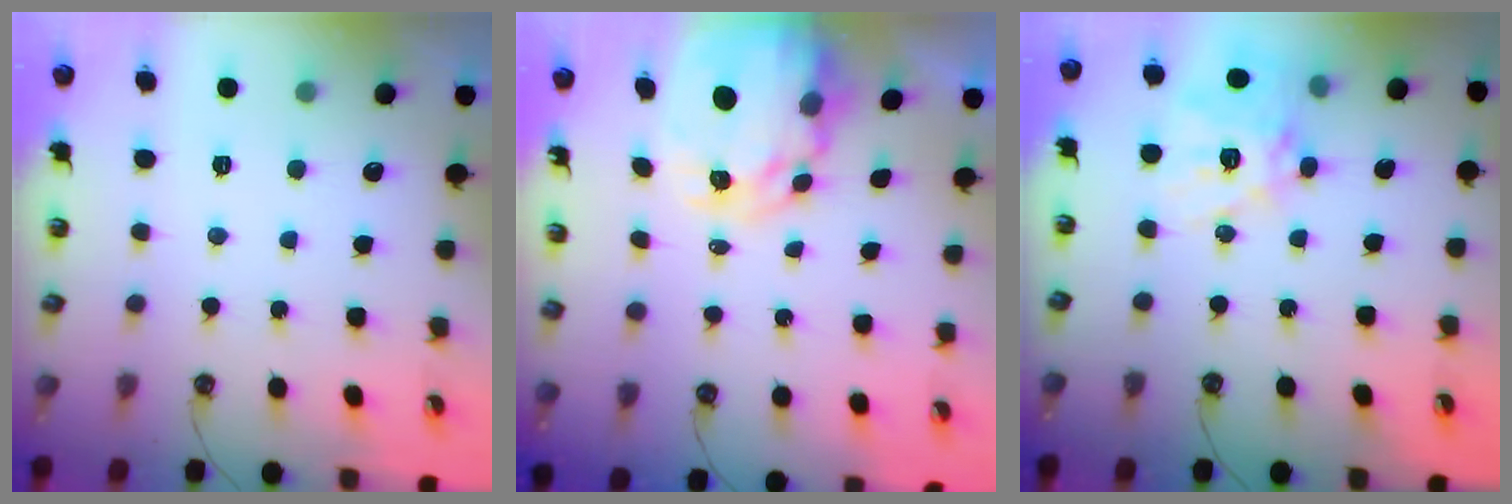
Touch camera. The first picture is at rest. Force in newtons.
{"total": 8.6, "press": 8.6, "slide": 0.7}
{"total": 15.8, "press": 15.7, "slide": 1.3}